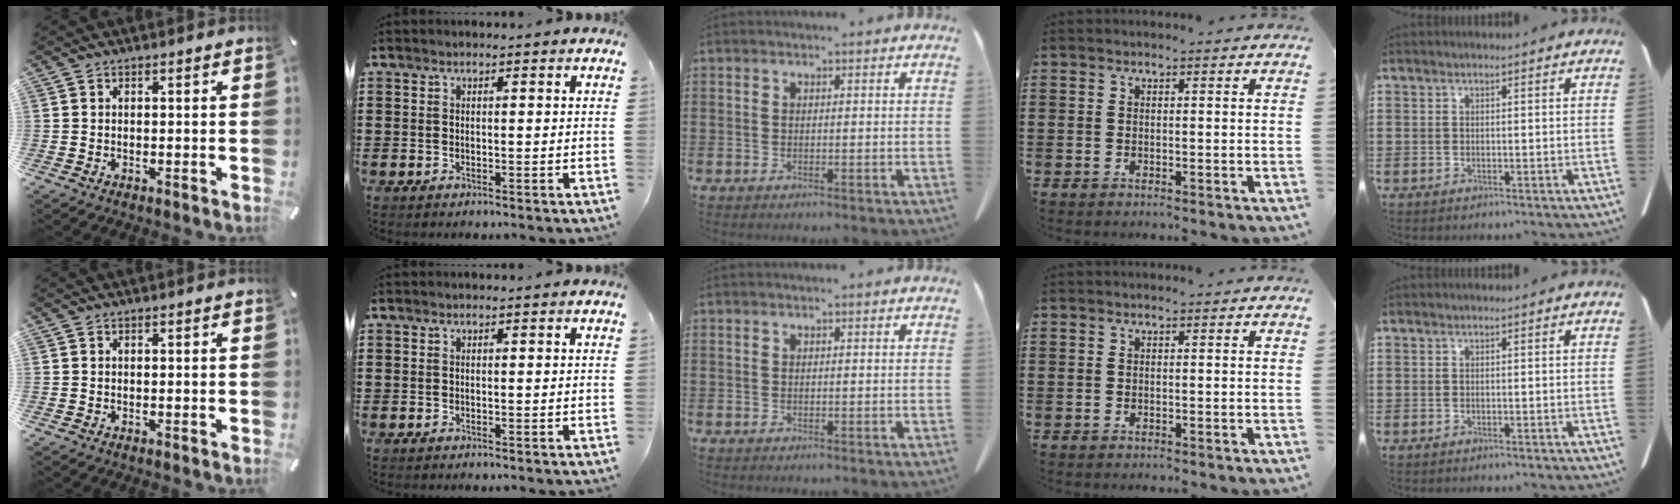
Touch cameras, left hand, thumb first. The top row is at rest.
{}